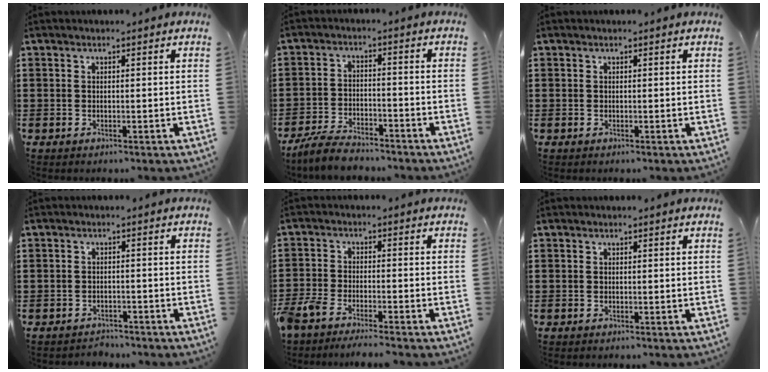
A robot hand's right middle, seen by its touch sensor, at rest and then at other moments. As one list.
[{"total": 5.3, "force": [-4.9, 1.1, 1.7], "torque": [-0.042, 0.002, -0.098]}, {"total": 0.0}, {"total": 1.9, "force": [-1.8, 0.5, -0.3], "torque": [-0.002, 0.002, -0.042]}, {"total": 4.1, "force": [-3.7, 0.5, 1.5], "torque": [-0.055, -0.011, -0.083]}, {"total": 0.0}]